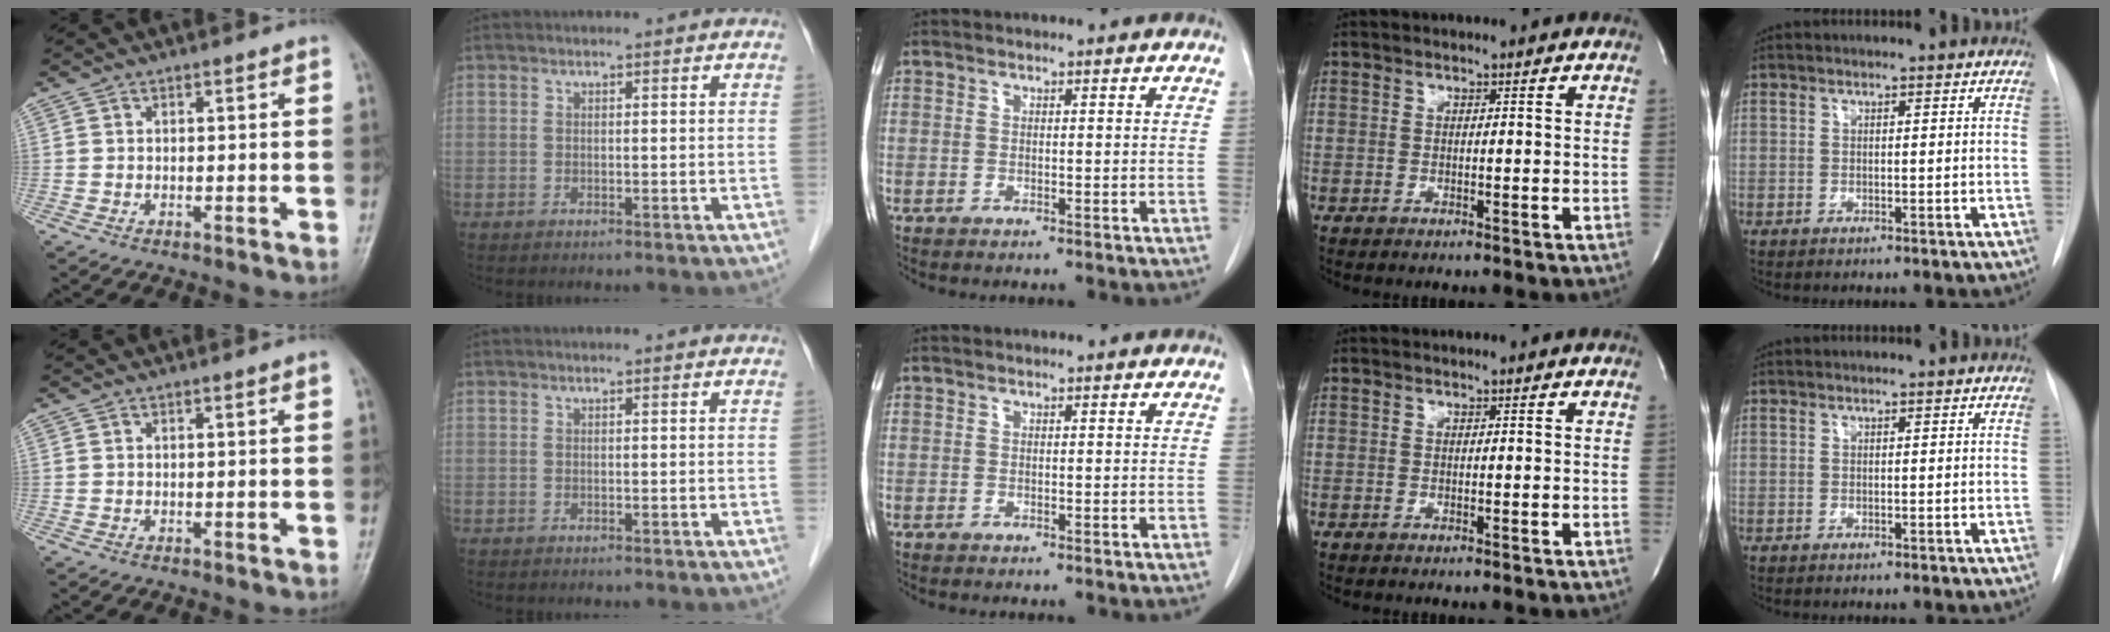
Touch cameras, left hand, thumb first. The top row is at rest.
{"thumb": {"total": 0.8, "force": [0.3, -0.1, 0.8], "torque": [-0.014, 0.001, 0.003]}, "index": {"total": 0.7, "force": [0.7, 0.1, 0.1], "torque": [-0.007, 0.001, 0.002]}}